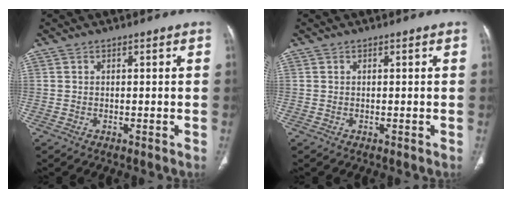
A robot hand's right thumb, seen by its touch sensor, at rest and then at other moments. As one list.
[{"total": 0.0}]